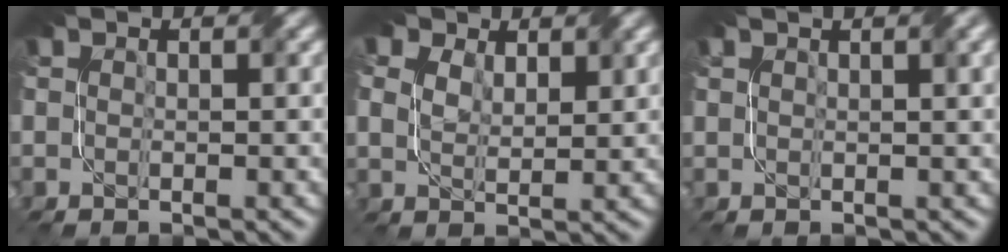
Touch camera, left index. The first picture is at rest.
{"total": 7.5, "force": [4.2, 5.0, 3.7], "torque": [-0.101, 0.027, 0.061]}
{"total": 4.9, "force": [2.7, 2.0, 3.6], "torque": [-0.032, 0.026, 0.013]}